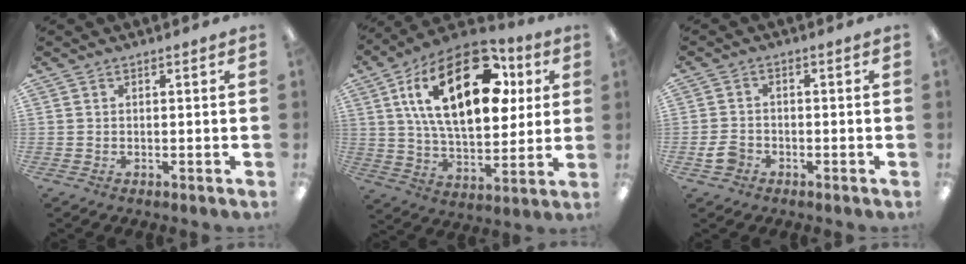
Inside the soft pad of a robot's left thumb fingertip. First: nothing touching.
{"total": 26.8, "force": [10.1, 14.0, 20.5], "torque": [-0.346, -0.026, 0.163]}
{"total": 4.0, "force": [-2.0, 2.8, 1.9], "torque": [-0.042, 0.007, -0.041]}